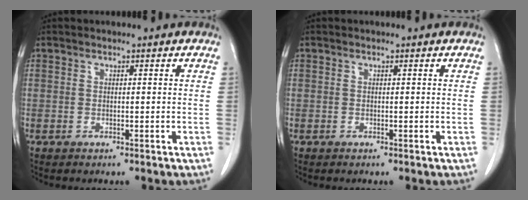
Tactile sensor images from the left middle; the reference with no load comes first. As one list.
[{"total": 0.0}]